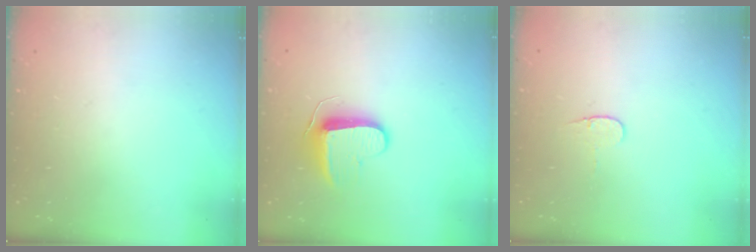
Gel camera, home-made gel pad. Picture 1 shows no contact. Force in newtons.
{"total": 9.5, "press": 9.5, "slide": 0.8}
{"total": 3.7, "press": 3.7, "slide": 0.4}